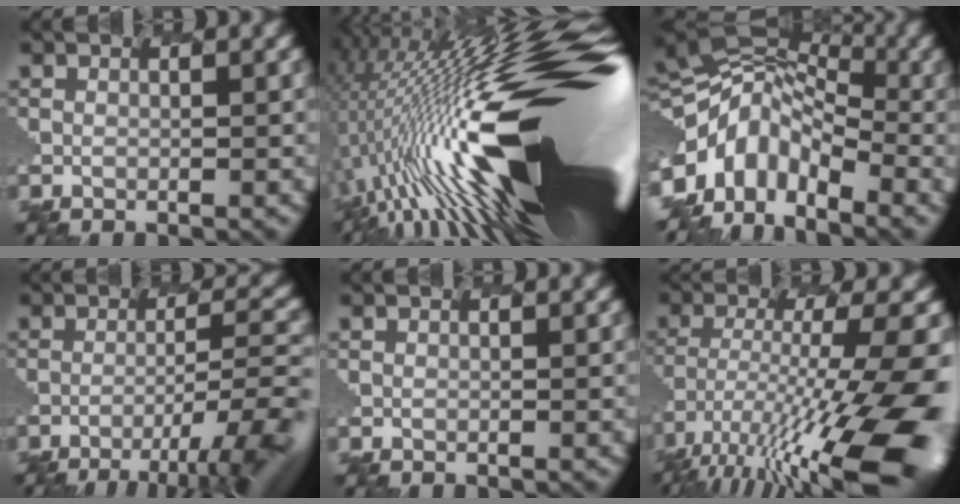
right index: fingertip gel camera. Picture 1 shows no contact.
{"total": 19.6, "force": [-1.6, 5.4, 18.8], "torque": [-0.335, -0.004, -0.046]}
{"total": 5.8, "force": [-3.5, 3.9, 2.5], "torque": [-0.058, 0.010, -0.085]}
{"total": 9.7, "force": [-6.8, 1.6, 6.8], "torque": [-0.105, 0.001, -0.090]}
{"total": 0.0}
{"total": 13.7, "force": [-7.1, 2.9, 11.3], "torque": [-0.221, -0.007, -0.115]}